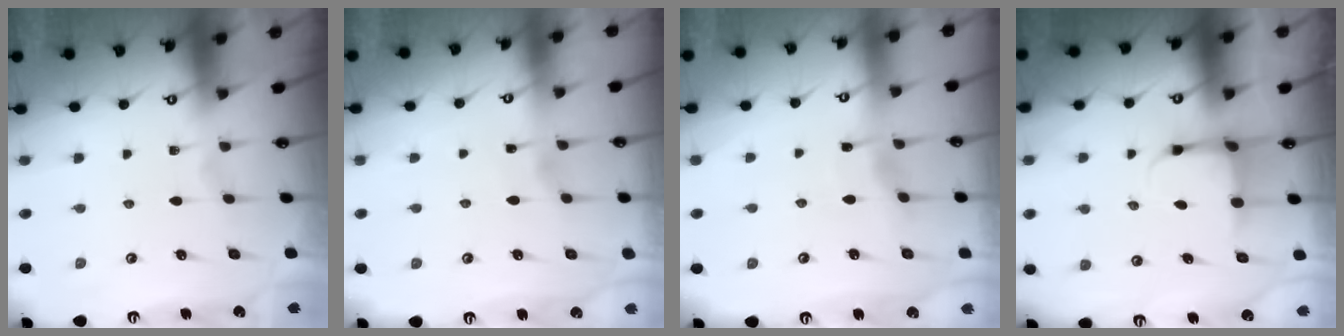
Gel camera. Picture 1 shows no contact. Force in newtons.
{"total": 1.8, "press": 1.8, "slide": 0.3}
{"total": 2.9, "press": 2.9, "slide": 0.4}
{"total": 3.9, "press": 3.8, "slide": 1.1}